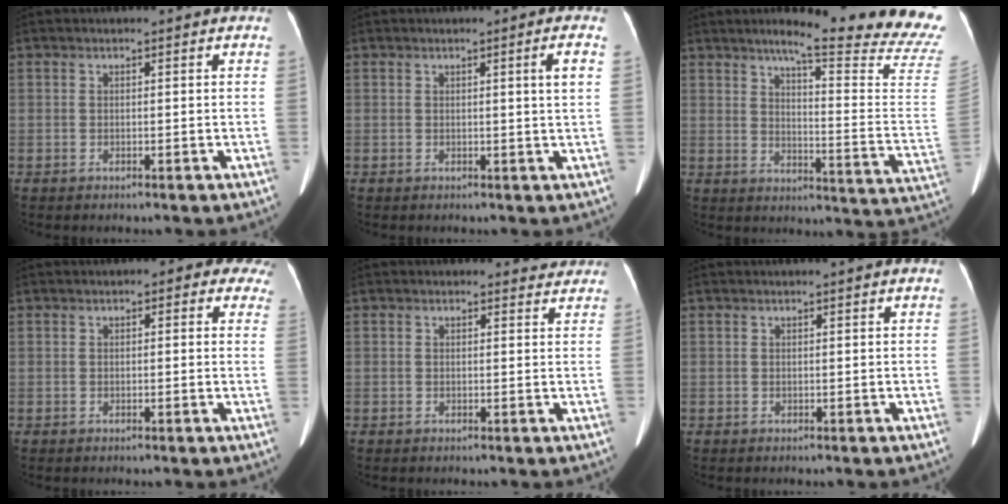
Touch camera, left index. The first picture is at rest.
{"total": 2.3, "force": [0.6, -0.6, 2.1], "torque": [-0.030, -0.003, 0.011]}
{"total": 22.1, "force": [19.2, -1.5, 10.8], "torque": [-0.149, -0.113, 0.228]}
{"total": 6.6, "force": [4.3, 2.5, 4.3], "torque": [-0.032, 0.013, 0.034]}
{"total": 2.7, "force": [2.6, 0.9, 0.0], "torque": [0.004, -0.007, 0.013]}
{"total": 1.0, "force": [0.7, -0.1, 0.7], "torque": [-0.010, 0.009, 0.012]}